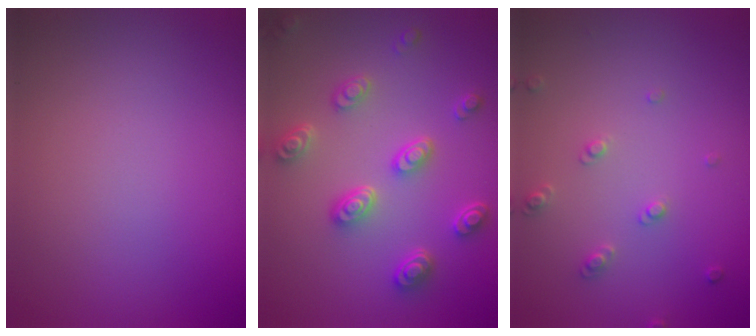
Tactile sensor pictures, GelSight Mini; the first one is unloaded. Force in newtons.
{"total": 4.5, "press": 3.7, "slide": 2.6}
{"total": 1.6, "press": 1.5, "slide": 0.4}